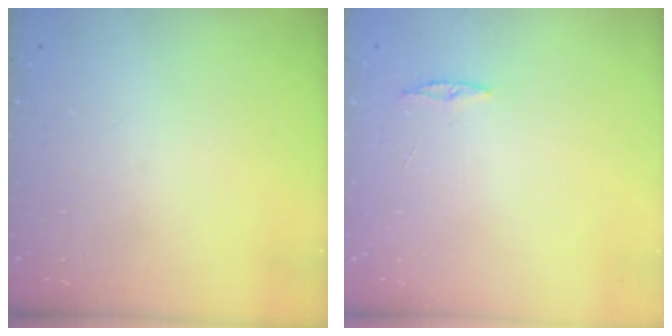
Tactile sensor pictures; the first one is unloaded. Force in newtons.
{"total": 3.0, "press": 2.9, "slide": 0.3}